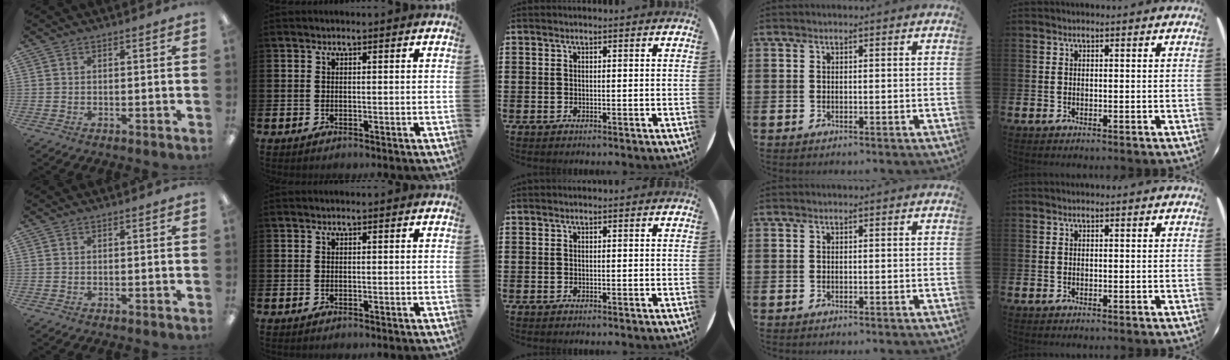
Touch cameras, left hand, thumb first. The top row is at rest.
{}